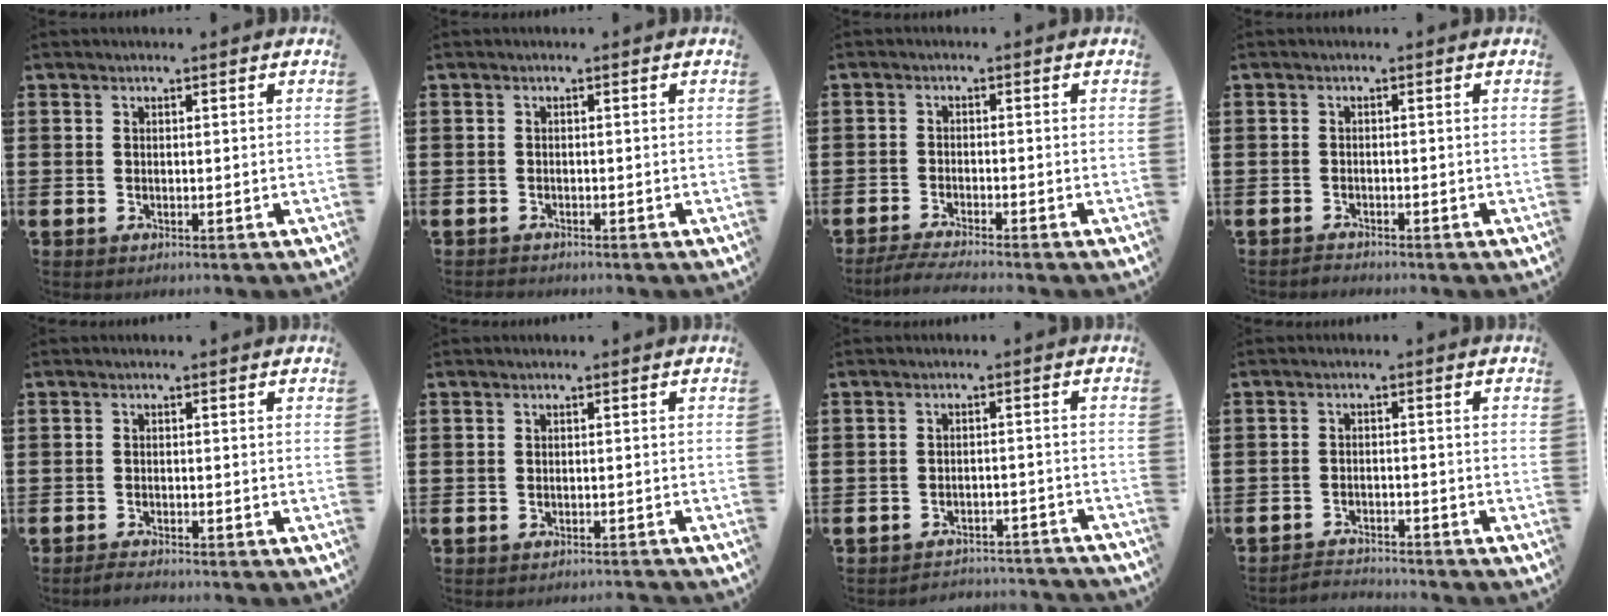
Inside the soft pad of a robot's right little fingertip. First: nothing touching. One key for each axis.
{"total": 0.5, "fx": -0.5, "fy": 0.1, "fz": -0.1, "tx": -0.001, "ty": -0.001, "tz": -0.011}
{"total": 2.4, "fx": -2.0, "fy": -0.1, "fz": 1.3, "tx": -0.019, "ty": -0.001, "tz": -0.037}
{"total": 0.9, "fx": -0.9, "fy": 0.0, "fz": -0.1, "tx": -0.002, "ty": 0.000, "tz": -0.020}
{"total": 1.2, "fx": -1.2, "fy": 0.0, "fz": 0.2, "tx": -0.007, "ty": 0.000, "tz": -0.024}
{"total": 0.9, "fx": -0.9, "fy": -0.2, "fz": 0.0, "tx": -0.001, "ty": 0.000, "tz": -0.019}
{"total": 2.6, "fx": -2.6, "fy": 0.0, "fz": -0.2, "tx": -0.004, "ty": 0.004, "tz": -0.058}
{"total": 2.5, "fx": -2.5, "fy": 0.1, "fz": -0.2, "tx": -0.003, "ty": 0.002, "tz": -0.055}